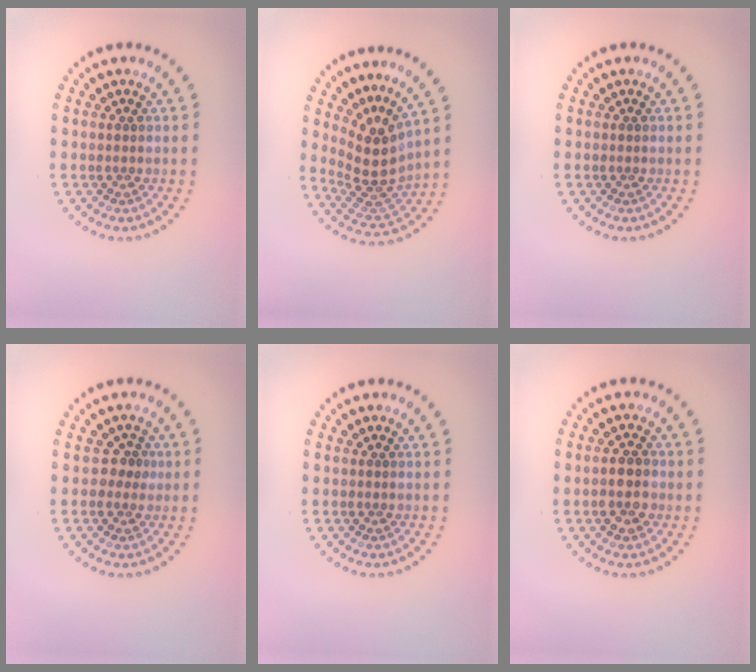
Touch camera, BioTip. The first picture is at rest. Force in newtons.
{"total": 4.3, "press": 3.1, "slide": 3.0}
{"total": 0.0}
{"total": 1.4, "press": 1.2, "slide": 0.6}
{"total": 0.0}
{"total": 2.6, "press": 2.5, "slide": 0.6}